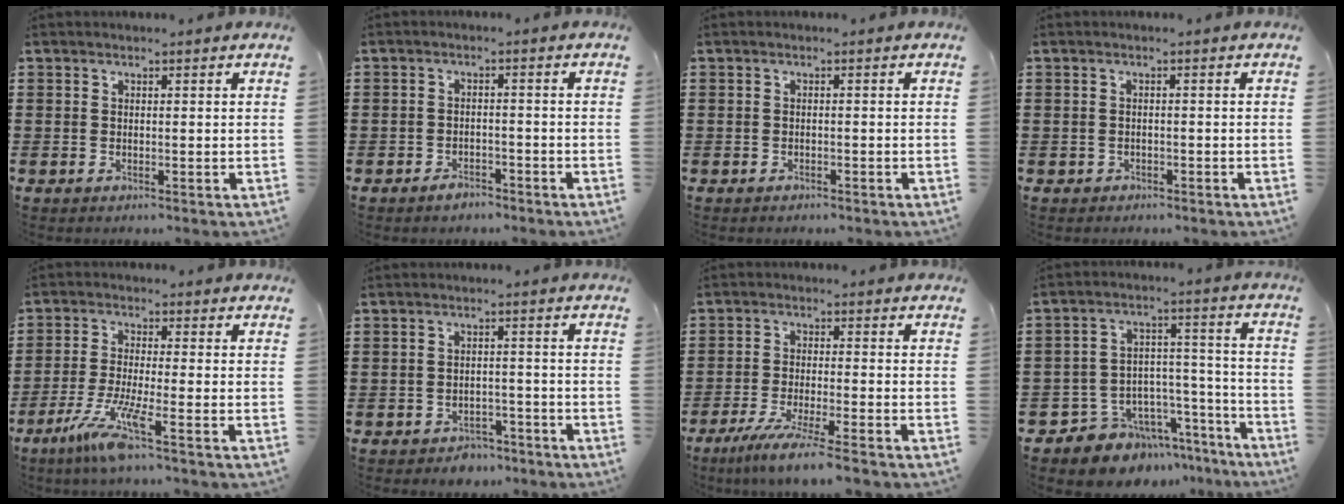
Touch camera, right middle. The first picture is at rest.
{"total": 2.0, "force": [-1.8, 0.8, 0.2], "torque": [-0.008, 0.003, -0.038]}
{"total": 0.7, "force": [-0.7, 0.3, 0.0], "torque": [-0.001, 0.001, -0.015]}
{"total": 0.8, "force": [-0.7, 0.5, 0.0], "torque": [-0.003, 0.002, -0.016]}
{"total": 6.9, "force": [-4.1, 0.1, 5.5], "torque": [-0.122, -0.019, -0.081]}
{"total": 2.6, "force": [-2.4, 0.9, -0.2], "torque": [-0.005, 0.003, -0.055]}
{"total": 5.5, "force": [-4.6, -0.4, 3.0], "torque": [-0.059, -0.018, -0.086]}
{"total": 8.1, "force": [-7.2, 3.7, -0.3], "torque": [-0.001, 0.020, -0.135]}